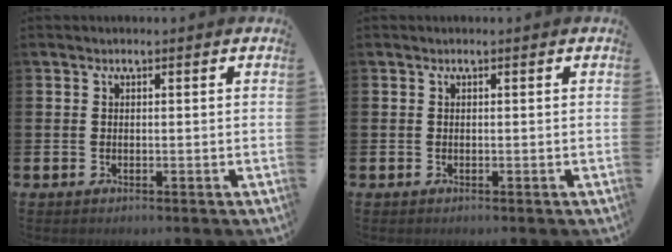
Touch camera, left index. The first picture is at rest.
{"total": 0.0}